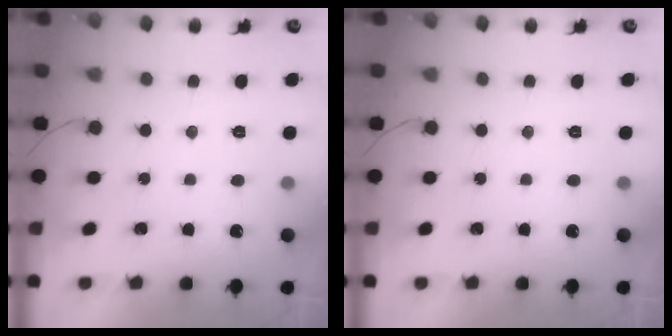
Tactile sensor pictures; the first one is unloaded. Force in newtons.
{"total": 0.0}